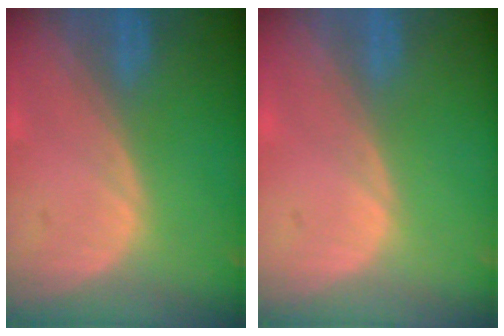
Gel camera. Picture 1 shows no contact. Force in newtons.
{"total": 0.0}